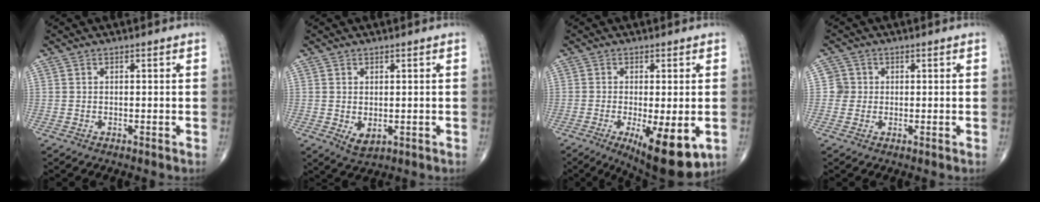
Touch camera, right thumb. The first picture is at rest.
{"total": 3.1, "force": [-0.4, 2.0, 2.4], "torque": [-0.033, -0.006, 0.005]}
{"total": 12.9, "force": [-4.1, 4.2, 11.5], "torque": [-0.166, -0.023, -0.052]}
{"total": 2.5, "force": [0.0, 2.5, -0.1], "torque": [0.023, 0.008, -0.005]}